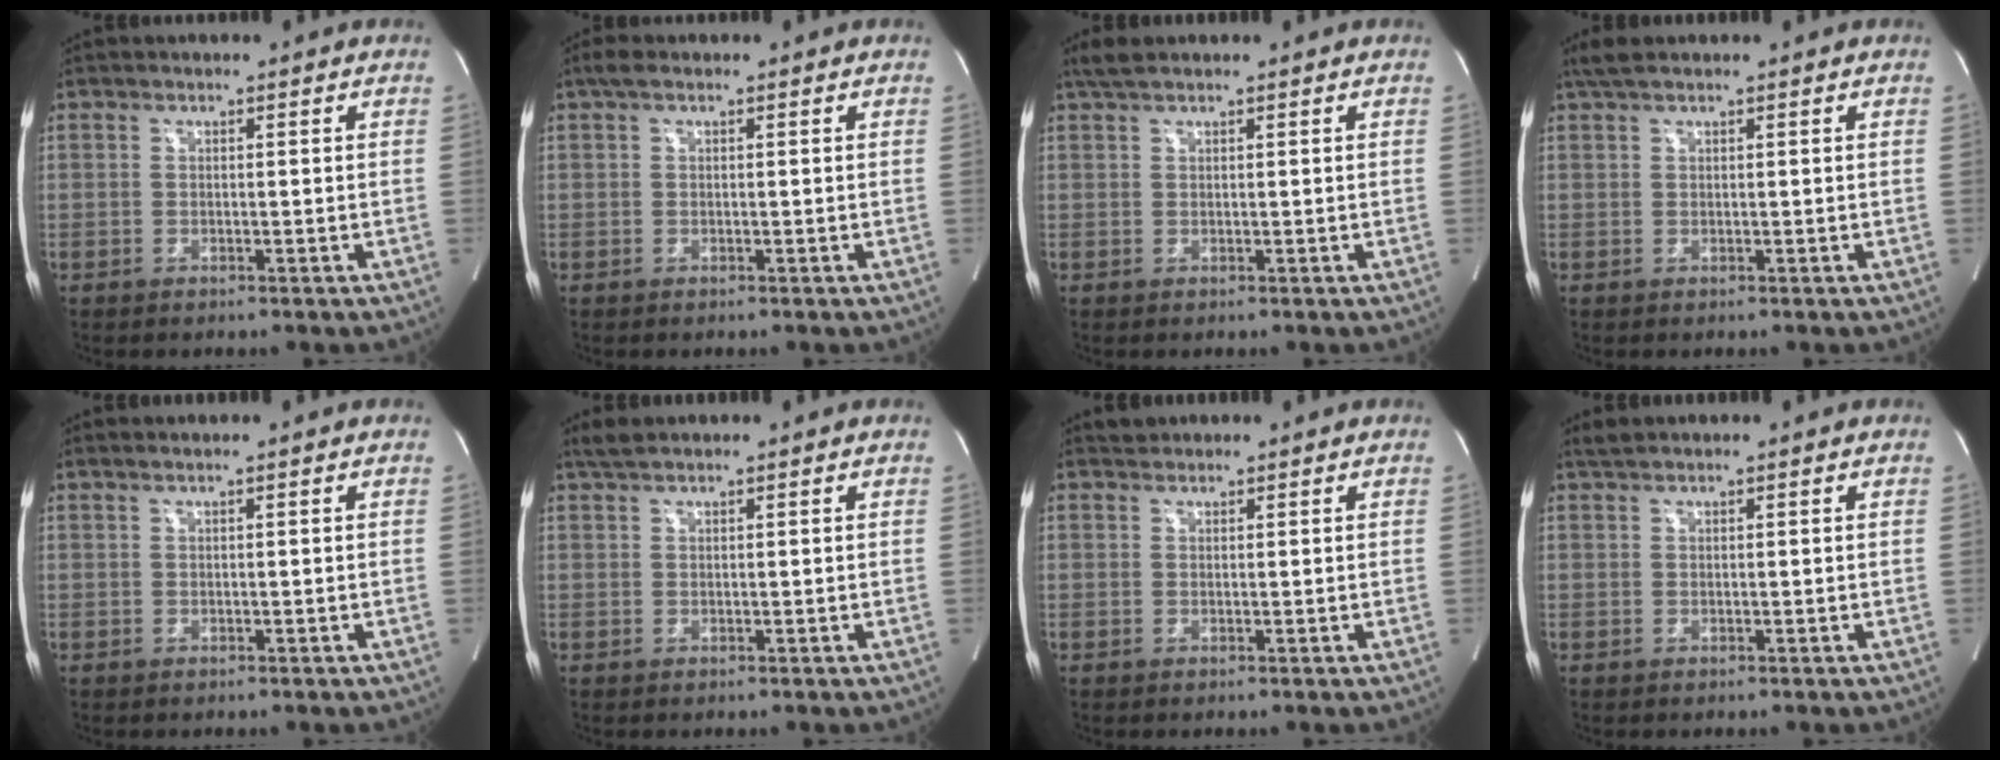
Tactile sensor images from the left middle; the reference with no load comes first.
{"total": 1.6, "force": [1.0, 0.6, 1.1], "torque": [-0.026, 0.021, 0.018]}
{"total": 2.2, "force": [1.8, 0.4, 1.1], "torque": [-0.029, 0.018, 0.039]}
{"total": 2.4, "force": [2.0, 0.4, 1.4], "torque": [-0.033, 0.020, 0.041]}
{"total": 0.9, "force": [0.7, -0.2, 0.5], "torque": [-0.019, 0.011, 0.020]}
{"total": 1.8, "force": [1.7, 0.1, 0.8], "torque": [-0.023, 0.014, 0.036]}
{"total": 1.0, "force": [0.9, 0.3, -0.1], "torque": [-0.003, 0.009, 0.017]}
{"total": 1.1, "force": [1.1, 0.0, 0.3], "torque": [-0.014, 0.012, 0.028]}